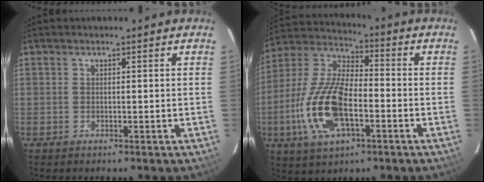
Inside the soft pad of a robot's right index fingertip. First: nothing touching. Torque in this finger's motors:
{"motor_torque": [2.13, -0.01, 0.53, 0.21]}